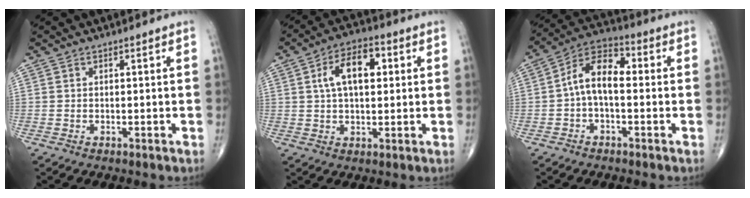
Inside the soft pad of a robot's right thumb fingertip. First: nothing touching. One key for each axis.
{"total": 10.4, "fx": 2.4, "fy": 5.5, "fz": 8.4, "tx": -0.132, "ty": 0.015, "tz": 0.036}
{"total": 9.4, "fx": -0.3, "fy": 5.1, "fz": 7.9, "tx": -0.129, "ty": 0.037, "tz": -0.017}